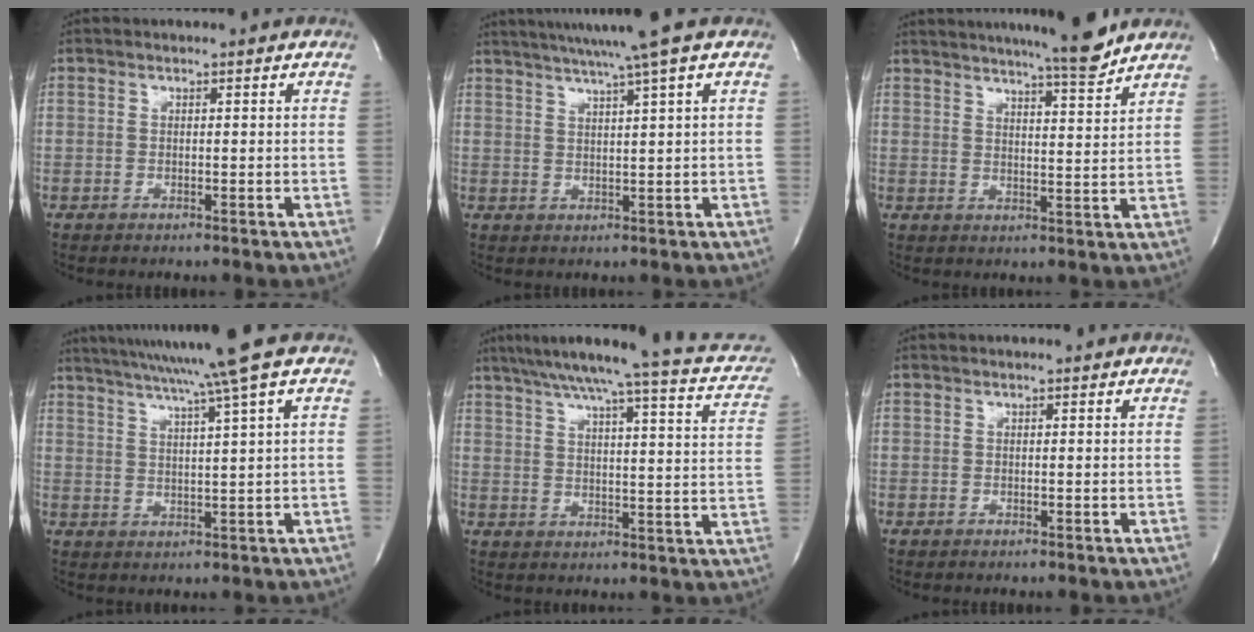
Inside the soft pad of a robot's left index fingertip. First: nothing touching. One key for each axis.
{"total": 9.9, "fx": 7.5, "fy": -1.8, "fz": 6.3, "tx": -0.106, "ty": 0.006, "tz": 0.102}
{"total": 12.7, "fx": 11.2, "fy": 0.1, "fz": 6.0, "tx": -0.099, "ty": -0.007, "tz": 0.151}
{"total": 12.7, "fx": 9.7, "fy": -2.7, "fz": 7.7, "tx": -0.130, "ty": -0.014, "tz": 0.137}
{"total": 22.4, "fx": 18.4, "fy": 2.2, "fz": 12.6, "tx": -0.186, "ty": -0.004, "tz": 0.222}
{"total": 1.1, "fx": 1.1, "fy": 0.0, "fz": 0.3, "tx": -0.009, "ty": 0.008, "tz": 0.012}